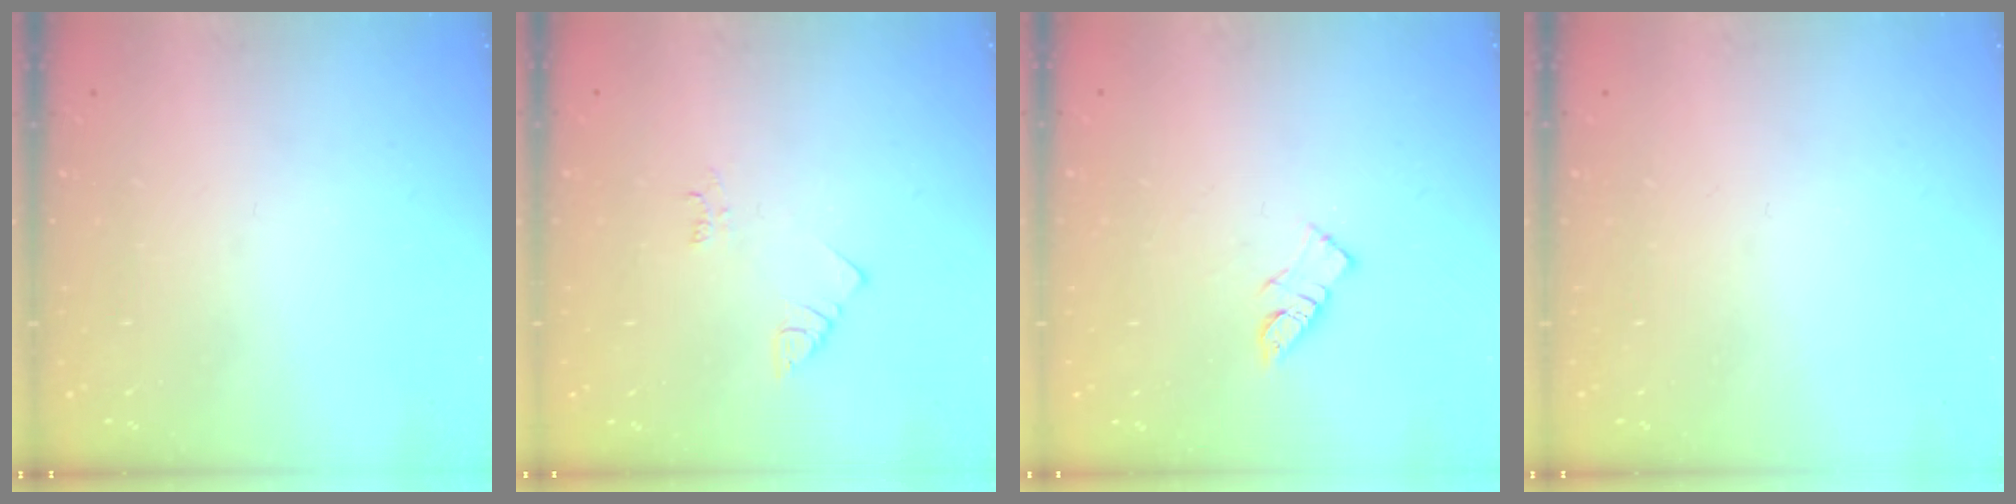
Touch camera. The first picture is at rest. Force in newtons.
{"total": 2.5, "press": 2.5, "slide": 0.5}
{"total": 7.5, "press": 7.4, "slide": 0.4}
{"total": 0.0}